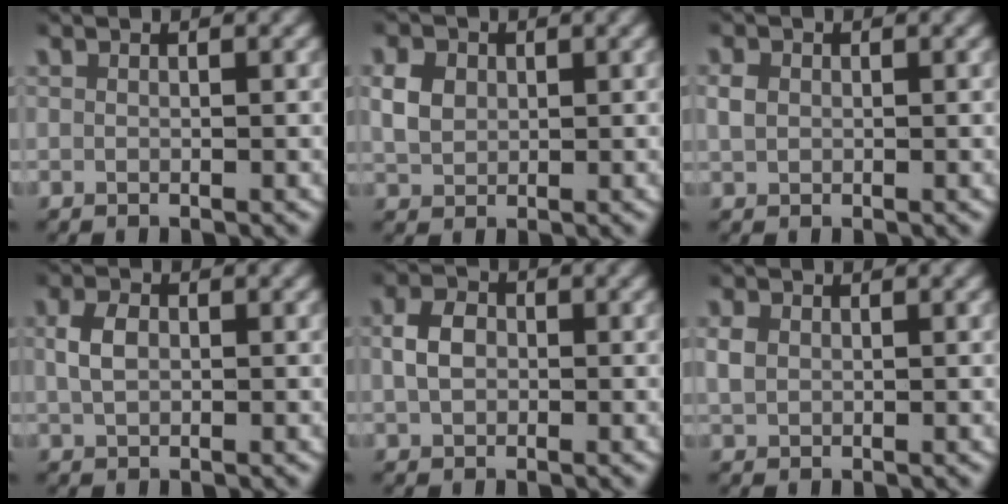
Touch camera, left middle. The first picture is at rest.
{"total": 3.4, "force": [0.6, 2.9, 1.7], "torque": [-0.035, -0.004, 0.020]}
{"total": 1.4, "force": [0.1, 1.2, 0.7], "torque": [-0.022, 0.001, 0.006]}
{"total": 2.3, "force": [0.2, 1.6, 1.6], "torque": [-0.037, 0.003, 0.006]}
{"total": 3.0, "force": [0.0, 2.3, 1.9], "torque": [-0.039, 0.001, 0.000]}
{"total": 1.8, "force": [0.3, 1.5, 0.9], "torque": [-0.027, 0.000, 0.011]}